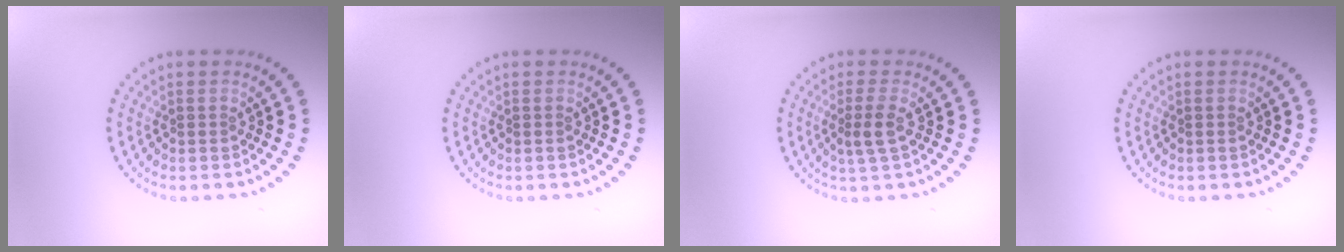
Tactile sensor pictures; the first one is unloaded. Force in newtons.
{"total": 0.0}
{"total": 1.9, "press": 1.6, "slide": 1.0}
{"total": 0.0}